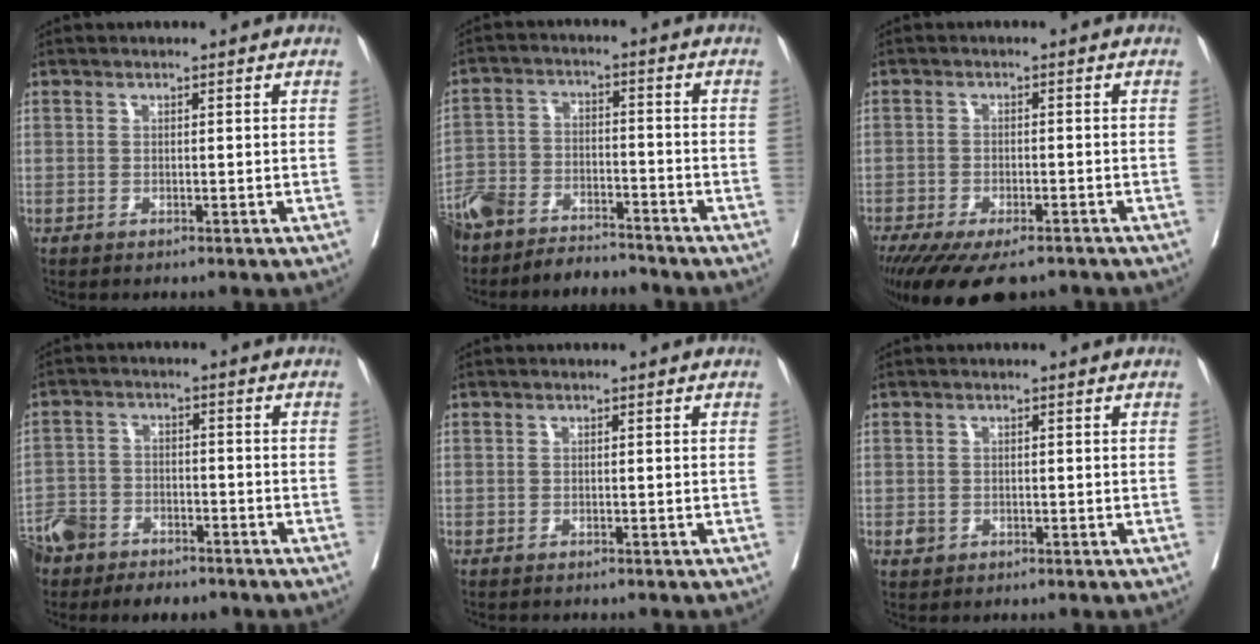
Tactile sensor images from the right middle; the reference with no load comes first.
{"total": 12.0, "force": [-10.6, 4.2, 3.6], "torque": [-0.068, 0.010, -0.178]}
{"total": 13.5, "force": [-10.2, 4.5, 7.6], "torque": [-0.153, -0.026, -0.153]}
{"total": 9.9, "force": [-7.7, 5.3, 3.3], "torque": [-0.069, 0.003, -0.127]}
{"total": 1.2, "force": [-1.1, 0.4, 0.3], "torque": [-0.009, -0.003, -0.016]}
{"total": 1.2, "force": [-0.5, 1.0, 0.4], "torque": [-0.006, 0.003, -0.005]}